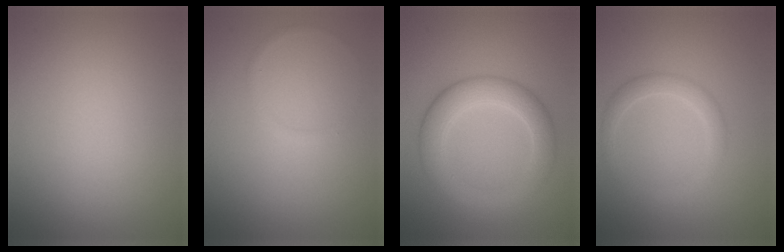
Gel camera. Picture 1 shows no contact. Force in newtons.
{"total": 0.6, "press": 0.6, "slide": 0.1}
{"total": 5.1, "press": 5.0, "slide": 0.3}
{"total": 2.1, "press": 2.1, "slide": 0.1}